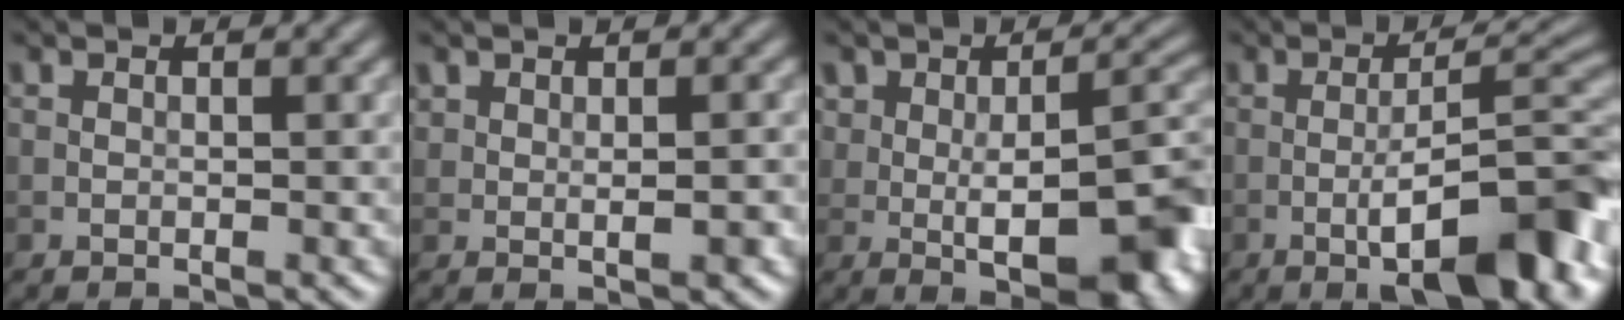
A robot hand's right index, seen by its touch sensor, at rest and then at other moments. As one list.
[{"total": 1.4, "force": [0.4, 0.6, 1.2], "torque": [-0.023, -0.002, 0.014]}, {"total": 9.6, "force": [-1.7, 4.6, 8.3], "torque": [-0.112, -0.003, -0.017]}, {"total": 10.0, "force": [-3.8, 2.6, 8.9], "torque": [-0.125, 0.016, -0.056]}]